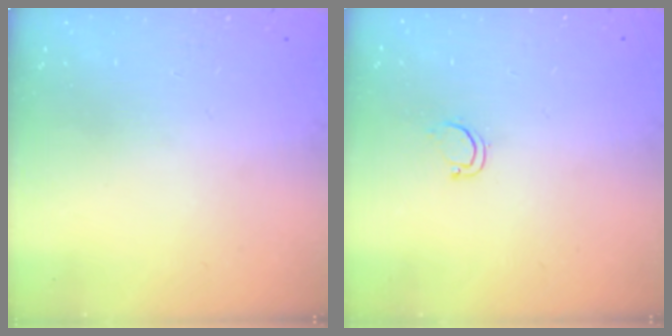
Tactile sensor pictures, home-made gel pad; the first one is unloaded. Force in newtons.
{"total": 2.8, "press": 2.8, "slide": 0.2}